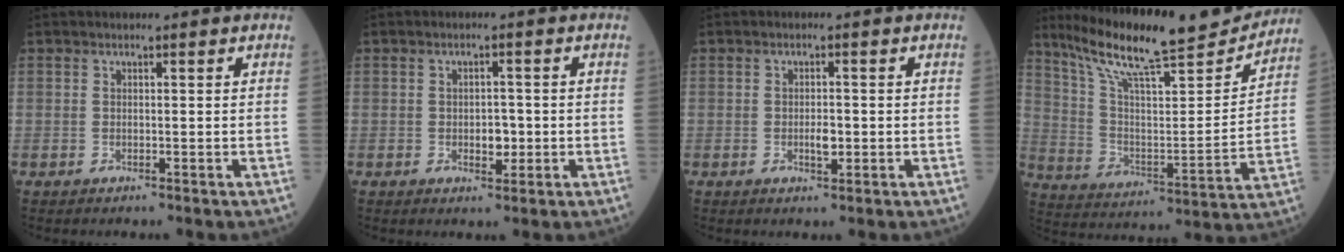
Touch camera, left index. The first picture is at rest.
{"total": 2.7, "force": [-0.6, 1.6, 2.1], "torque": [-0.028, 0.003, -0.005]}
{"total": 2.2, "force": [-0.5, 0.9, 1.9], "torque": [-0.034, 0.001, -0.006]}
{"total": 22.3, "force": [19.5, 2.2, 10.6], "torque": [-0.182, -0.013, 0.306]}